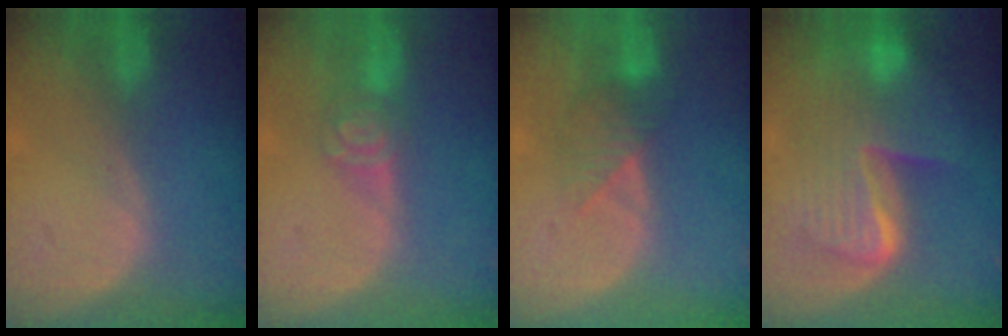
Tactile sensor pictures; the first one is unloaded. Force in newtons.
{"total": 4.2, "press": 4.1, "slide": 0.6}
{"total": 3.9, "press": 3.7, "slide": 1.4}
{"total": 10.2, "press": 10.2, "slide": 0.9}